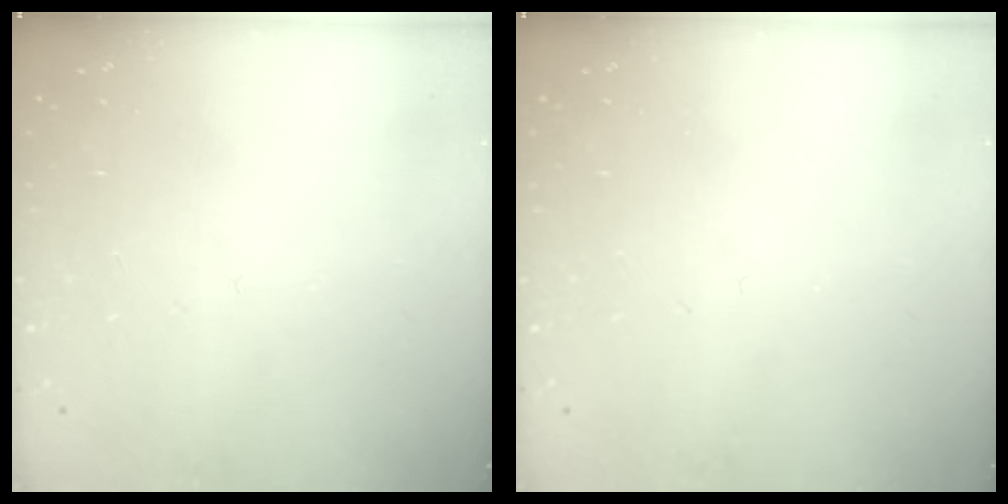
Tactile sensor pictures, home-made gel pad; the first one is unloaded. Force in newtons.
{"total": 0.0}